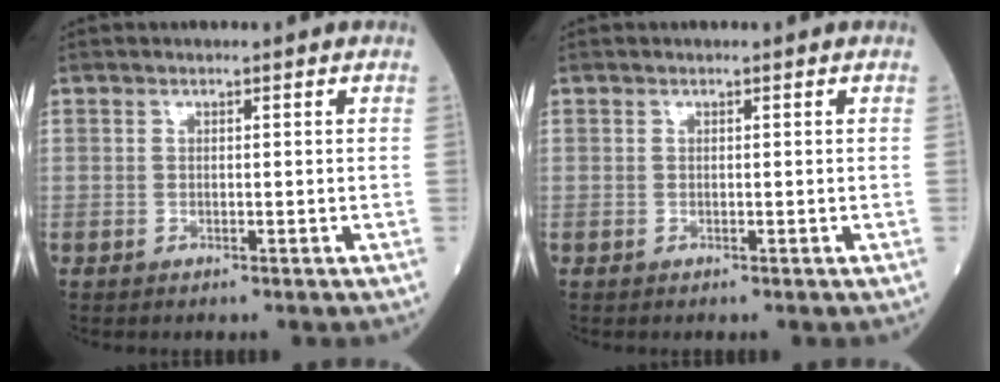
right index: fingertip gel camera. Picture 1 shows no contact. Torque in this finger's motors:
{"motor_torque": [0.00, 0.00, 0.00, 0.01]}